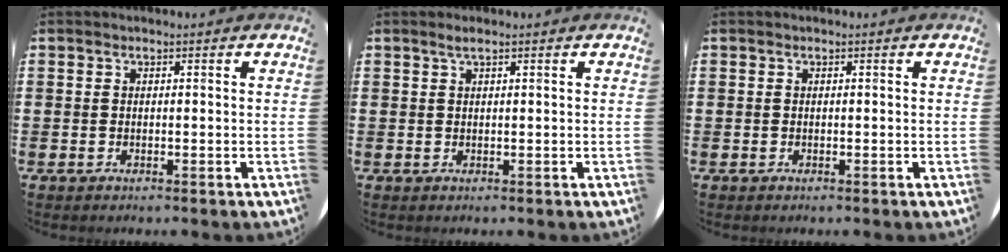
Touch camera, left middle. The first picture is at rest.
{"total": 1.0, "force": [0.6, 0.0, 0.8], "torque": [-0.014, 0.003, 0.010]}
{"total": 0.0}